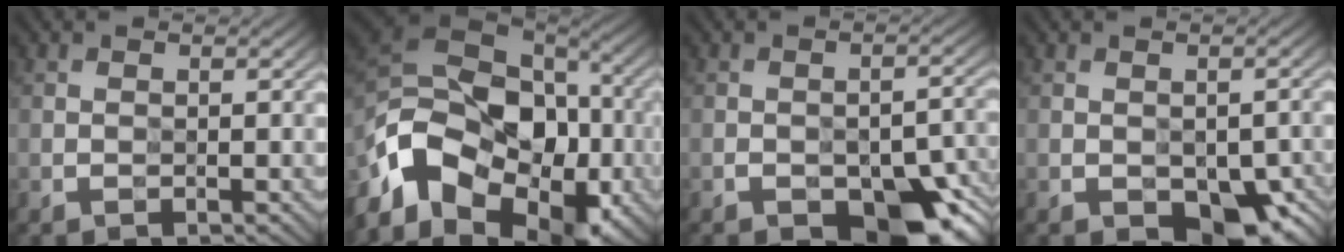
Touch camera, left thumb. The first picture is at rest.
{"total": 17.7, "force": [-6.9, 12.0, 11.1], "torque": [-0.249, -0.017, -0.114]}
{"total": 13.7, "force": [-9.3, 6.4, 7.7], "torque": [-0.095, -0.021, -0.120]}
{"total": 9.3, "force": [-5.0, 5.1, 5.9], "torque": [-0.089, -0.019, -0.062]}